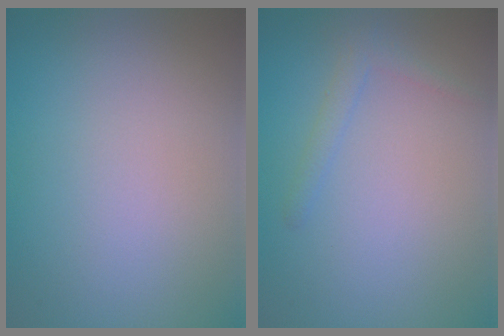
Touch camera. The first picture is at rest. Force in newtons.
{"total": 1.4, "press": 1.4, "slide": 0.1}